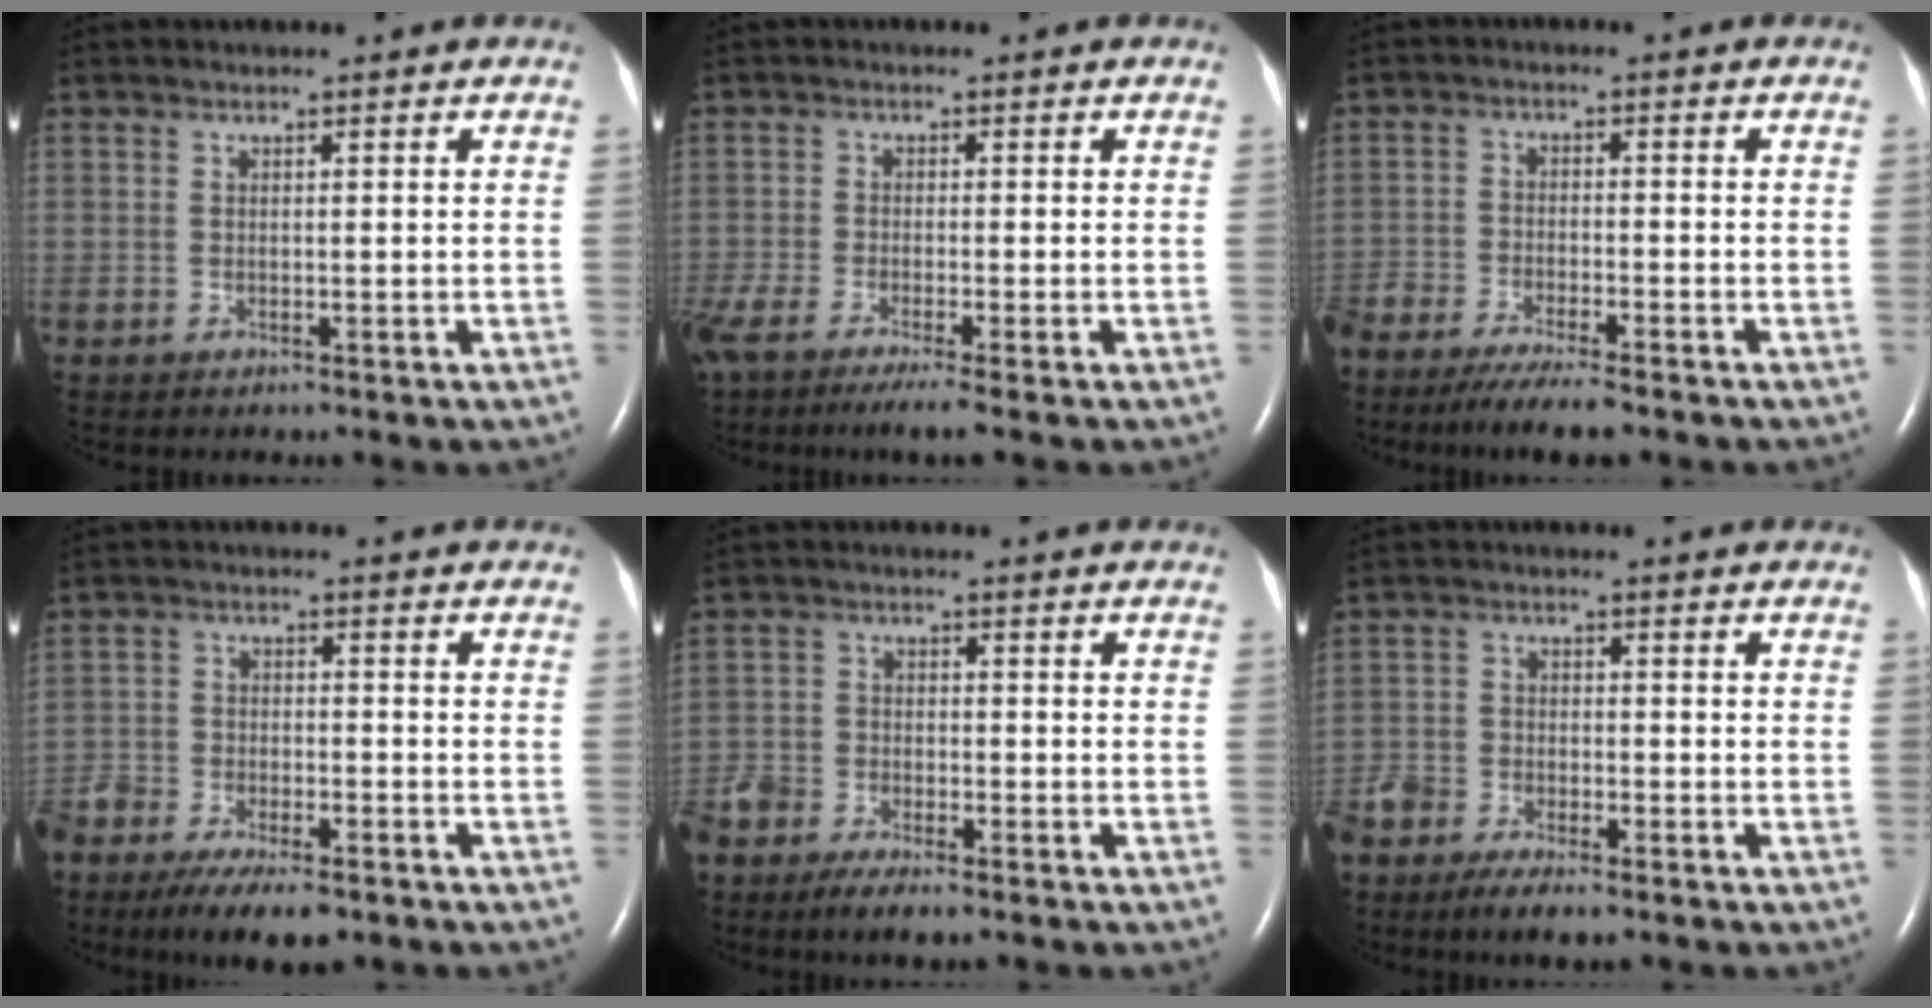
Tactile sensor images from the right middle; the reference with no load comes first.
{"total": 7.5, "force": [-5.6, 0.5, 5.0], "torque": [-0.090, -0.017, -0.098]}
{"total": 10.1, "force": [-8.5, 1.2, 5.4], "torque": [-0.086, -0.023, -0.139]}
{"total": 13.1, "force": [-10.0, 4.3, 7.3], "torque": [-0.136, -0.017, -0.164]}
{"total": 7.6, "force": [-6.1, 2.5, 3.7], "torque": [-0.072, -0.005, -0.113]}
{"total": 8.1, "force": [-6.4, 2.8, 4.0], "torque": [-0.077, -0.005, -0.117]}